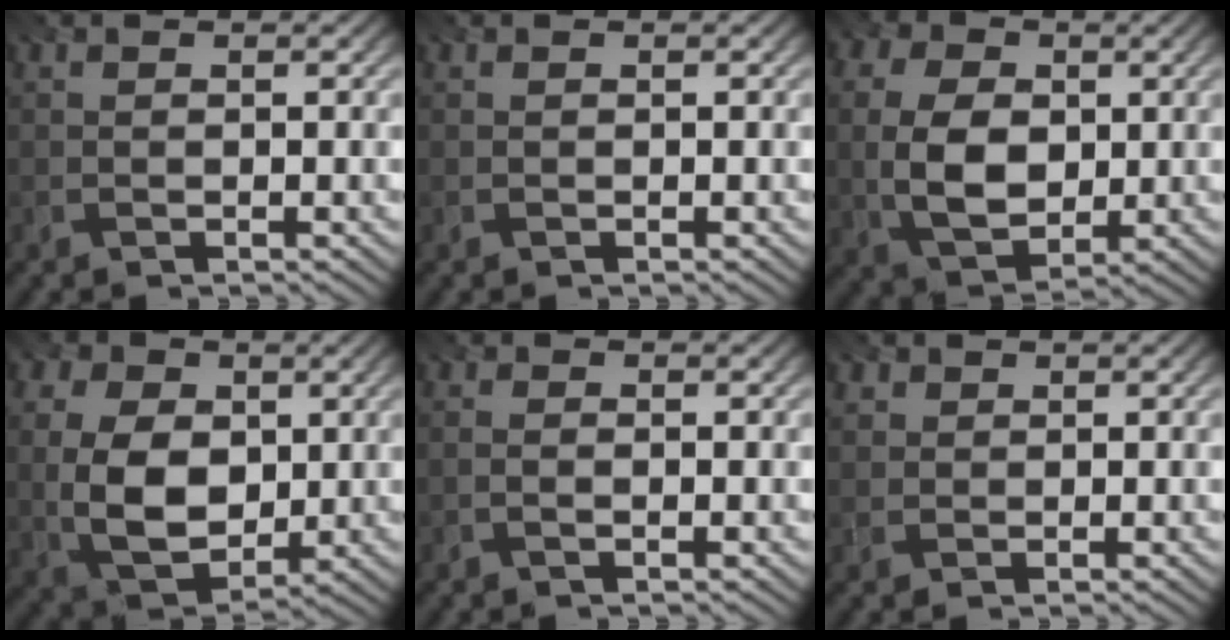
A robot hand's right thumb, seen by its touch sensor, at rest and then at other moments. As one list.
[{"total": 0.0}, {"total": 9.5, "force": [0.0, 6.5, 6.9], "torque": [-0.166, -0.001, -0.009]}, {"total": 11.5, "force": [0.3, 8.0, 8.3], "torque": [-0.192, -0.007, 0.000]}, {"total": 1.3, "force": [-0.7, 0.7, 0.9], "torque": [-0.018, 0.000, -0.021]}, {"total": 1.5, "force": [0.7, 1.3, 0.4], "torque": [-0.013, 0.001, 0.016]}]